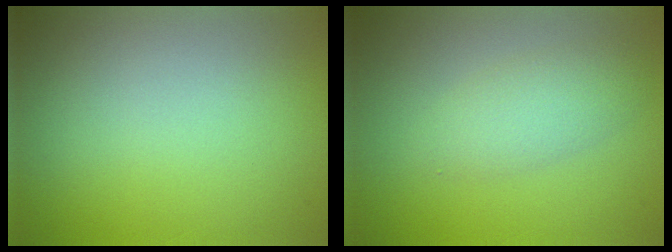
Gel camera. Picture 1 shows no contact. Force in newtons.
{"total": 2.7, "press": 2.7, "slide": 0.1}